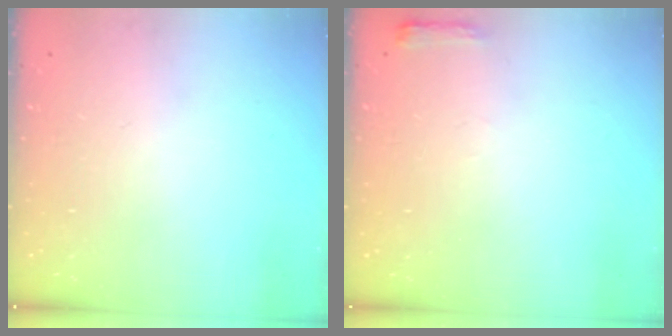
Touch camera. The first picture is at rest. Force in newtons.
{"total": 3.8, "press": 3.7, "slide": 0.5}